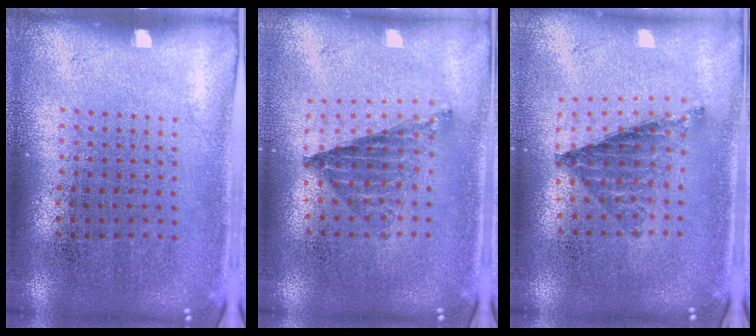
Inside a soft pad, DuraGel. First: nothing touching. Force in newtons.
{"total": 0.9, "press": 0.9, "slide": 0.1}
{"total": 0.8, "press": 0.8, "slide": 0.1}